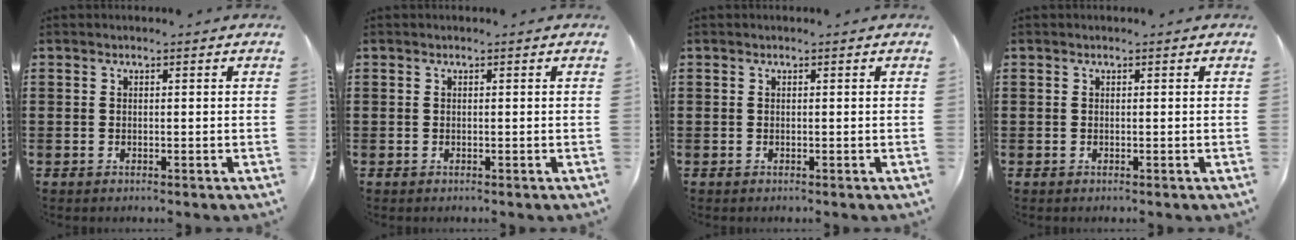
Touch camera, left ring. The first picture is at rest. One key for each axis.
{"total": 0.0}
{"total": 0.0}
{"total": 0.0}